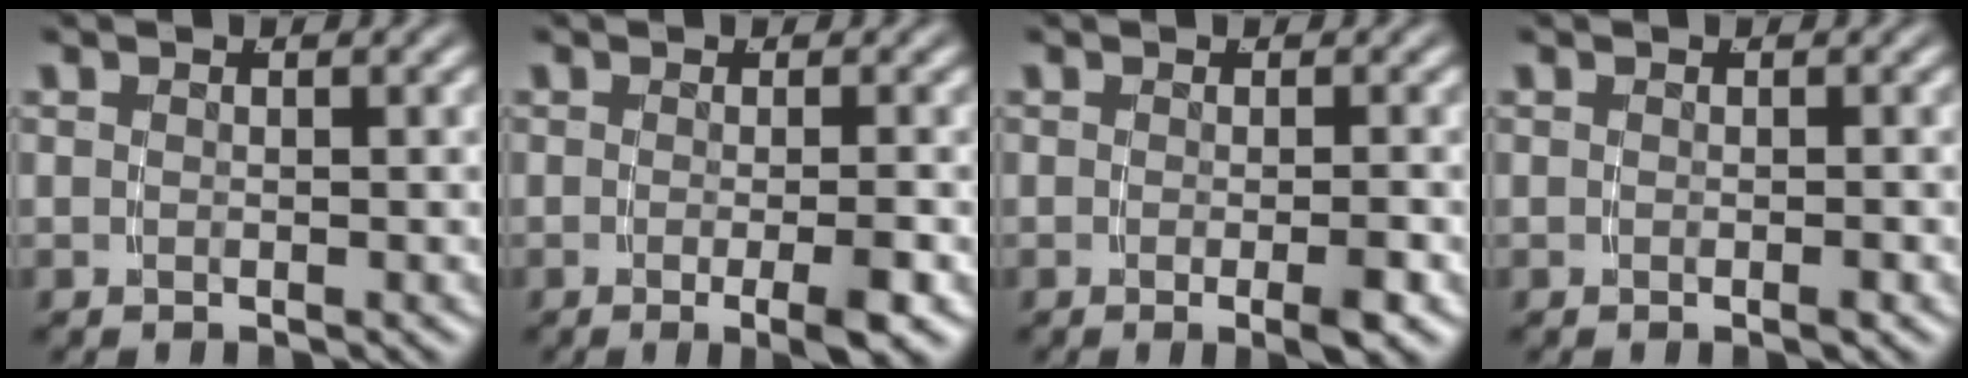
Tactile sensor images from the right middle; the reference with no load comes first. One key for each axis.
{"total": 3.5, "fx": -1.9, "fy": -0.2, "fz": 2.9, "tx": -0.037, "ty": -0.006, "tz": -0.029}
{"total": 2.2, "fx": -1.2, "fy": -0.3, "fz": 1.9, "tx": -0.023, "ty": -0.001, "tz": -0.020}
{"total": 0.5, "fx": -0.3, "fy": -0.1, "fz": 0.4, "tx": -0.004, "ty": 0.002, "tz": -0.007}